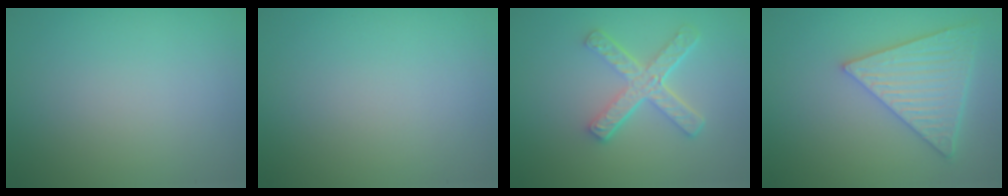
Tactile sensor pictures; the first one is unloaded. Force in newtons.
{"total": 0.0}
{"total": 4.6, "press": 3.3, "slide": 3.2}
{"total": 5.7, "press": 5.0, "slide": 2.9}